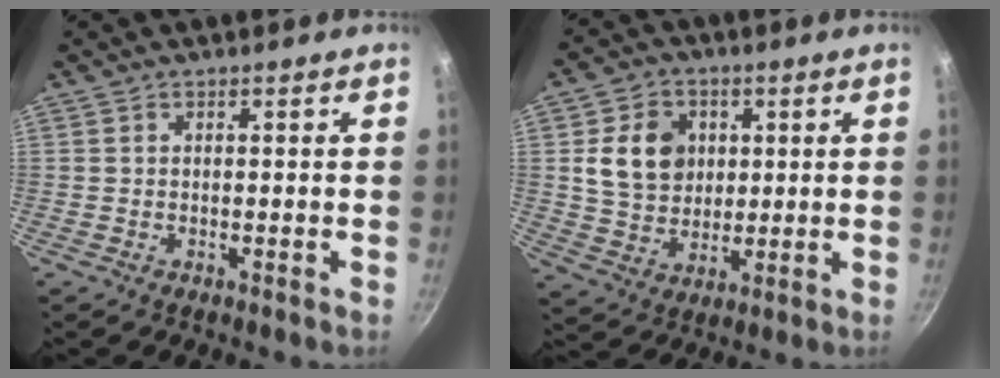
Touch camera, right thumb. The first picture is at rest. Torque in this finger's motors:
{"motor_torque": [0.82, 2.72, 0.92, 0.02, 0.09]}